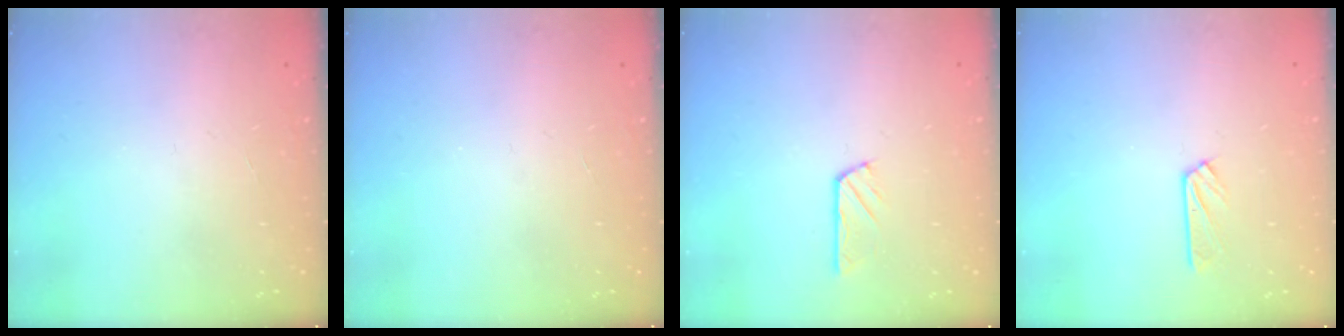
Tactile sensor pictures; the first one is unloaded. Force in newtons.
{"total": 0.0}
{"total": 3.0, "press": 3.0, "slide": 0.4}
{"total": 3.2, "press": 3.2, "slide": 0.3}